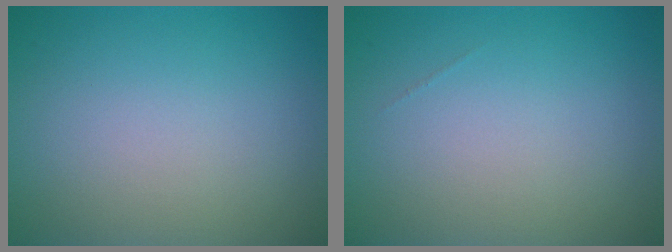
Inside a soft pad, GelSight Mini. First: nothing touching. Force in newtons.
{"total": 0.0}